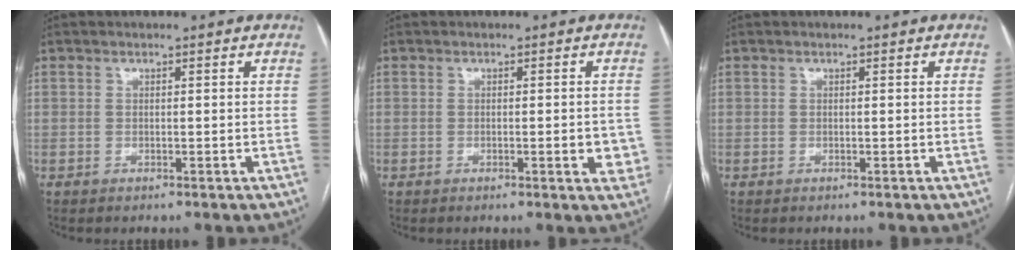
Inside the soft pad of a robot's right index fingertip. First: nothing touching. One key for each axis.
{"total": 3.2, "fx": -0.6, "fy": 1.0, "fz": 3.0, "tx": -0.029, "ty": -0.002, "tz": -0.008}
{"total": 0.0}